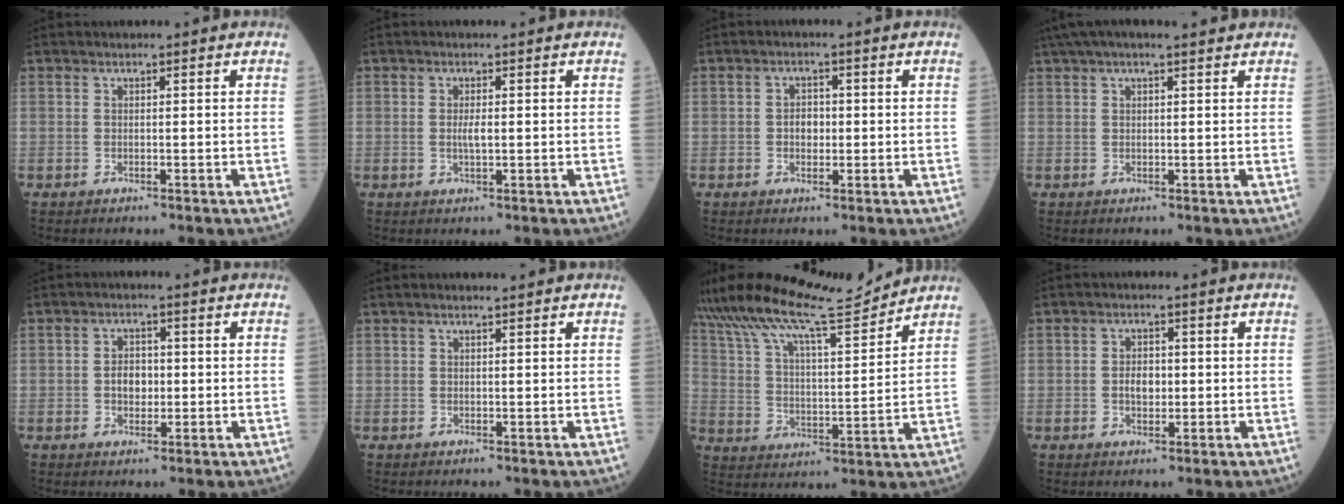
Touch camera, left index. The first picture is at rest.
{"total": 1.7, "force": [0.0, 0.3, 1.7], "torque": [-0.036, -0.001, 0.001]}
{"total": 2.3, "force": [-0.2, 1.6, 1.7], "torque": [-0.026, 0.006, -0.003]}
{"total": 7.9, "force": [6.4, 1.0, 4.5], "torque": [-0.079, 0.047, 0.094]}
{"total": 3.2, "force": [-0.3, 2.2, 2.3], "torque": [-0.041, 0.007, -0.004]}
{"total": 1.3, "force": [1.1, 0.0, 0.8], "torque": [-0.014, 0.011, 0.019]}
{"total": 16.0, "force": [14.5, 0.5, 6.8], "torque": [-0.132, 0.007, 0.245]}
{"total": 2.8, "force": [-0.2, 1.7, 2.2], "torque": [-0.040, 0.004, -0.002]}